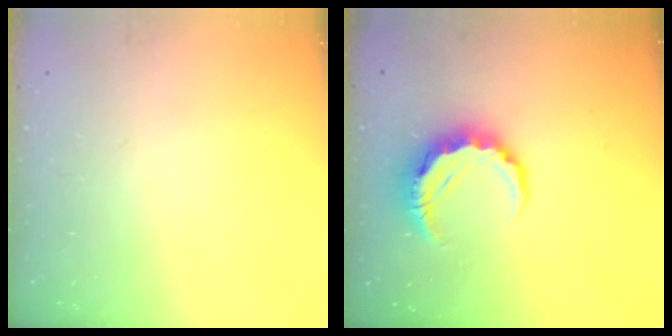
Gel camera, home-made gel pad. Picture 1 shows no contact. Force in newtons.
{"total": 8.3, "press": 8.2, "slide": 1.4}